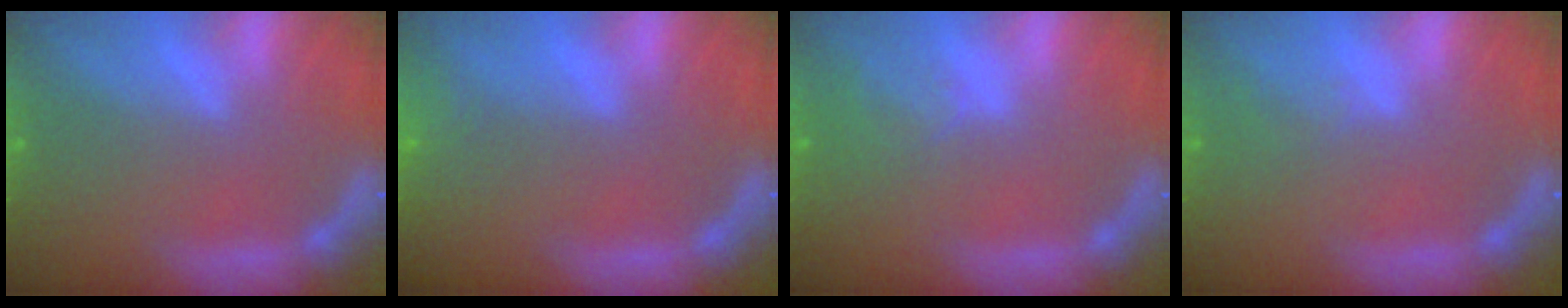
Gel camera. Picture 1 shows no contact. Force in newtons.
{"total": 1.9}
{"total": 2.0}
{"total": 1.0}